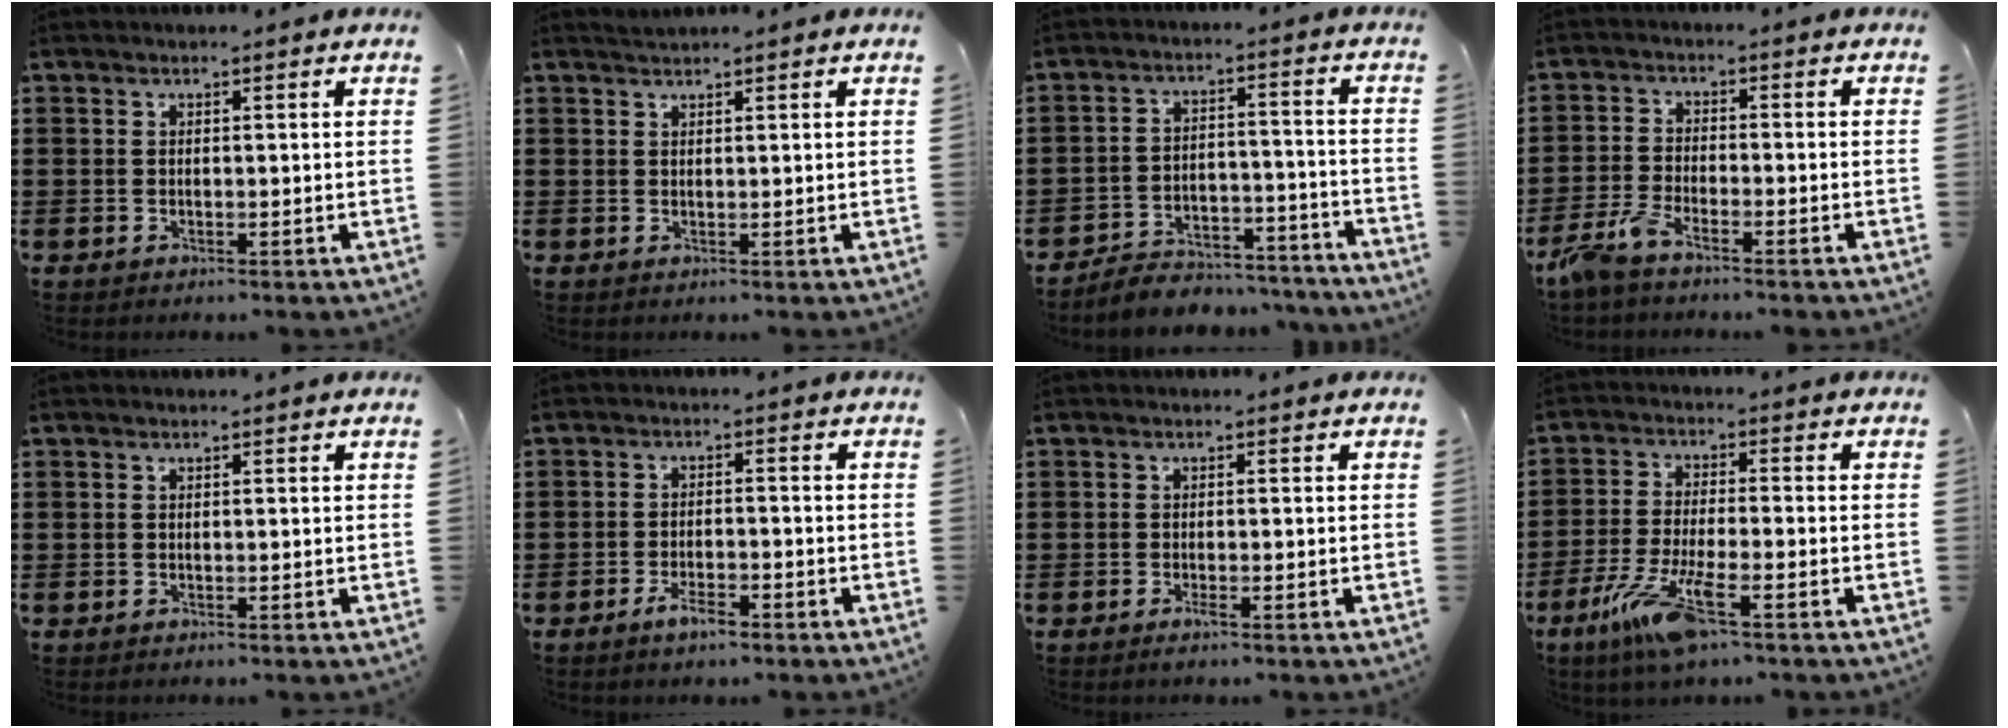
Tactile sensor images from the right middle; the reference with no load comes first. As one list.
[{"total": 1.0, "force": [1.0, -0.1, 0.0], "torque": [-0.002, -0.001, 0.019]}, {"total": 5.6, "force": [-5.5, 1.0, 0.4], "torque": [-0.005, 0.015, -0.112]}, {"total": 4.7, "force": [-3.8, 0.7, 2.6], "torque": [-0.077, -0.009, -0.080]}, {"total": 0.0}, {"total": 3.3, "force": [-2.3, 1.0, 2.1], "torque": [-0.043, 0.003, -0.046]}, {"total": 1.0, "force": [-0.6, 0.1, 0.9], "torque": [-0.015, -0.004, -0.009]}, {"total": 9.4, "force": [-5.2, 1.4, 7.6], "torque": [-0.172, -0.018, -0.102]}]